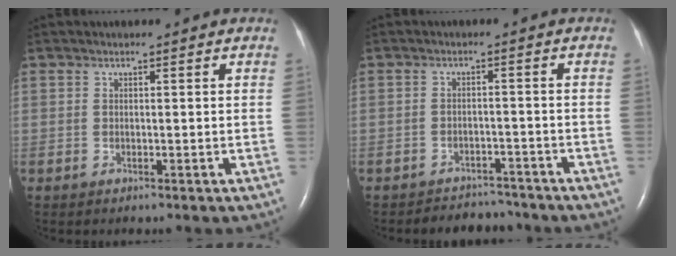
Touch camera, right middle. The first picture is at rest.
{"total": 5.0, "force": [-4.7, 1.6, -0.6], "torque": [0.008, 0.007, -0.067]}